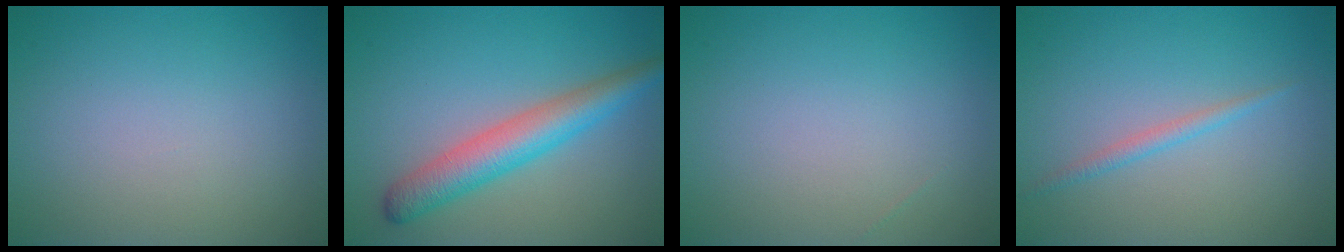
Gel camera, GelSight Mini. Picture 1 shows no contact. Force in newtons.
{"total": 4.9, "press": 4.9, "slide": 0.1}
{"total": 0.0}
{"total": 1.2, "press": 1.2, "slide": 0.0}